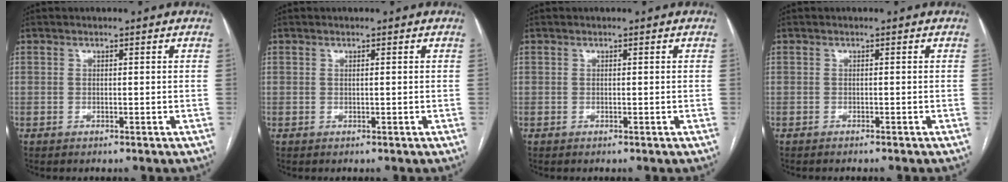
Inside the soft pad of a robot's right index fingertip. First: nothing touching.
{"total": 0.0}
{"total": 0.0}
{"total": 2.0, "force": [-1.8, 0.1, 0.9], "torque": [-0.013, -0.001, -0.020]}